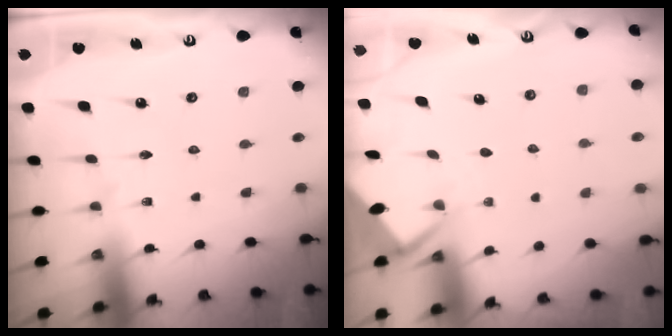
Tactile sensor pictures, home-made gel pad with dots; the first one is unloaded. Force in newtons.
{"total": 2.6, "press": 2.6, "slide": 0.4}